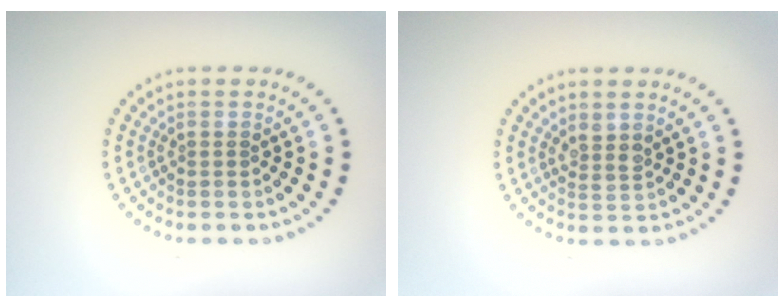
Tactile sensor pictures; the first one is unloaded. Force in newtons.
{"total": 1.3, "press": 1.1, "slide": 0.8}